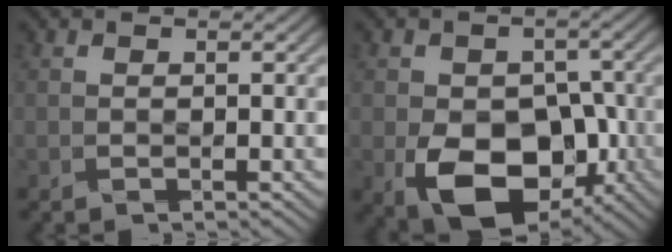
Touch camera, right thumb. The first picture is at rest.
{"total": 12.6, "force": [-4.9, 8.0, 8.3], "torque": [-0.146, -0.023, -0.077]}